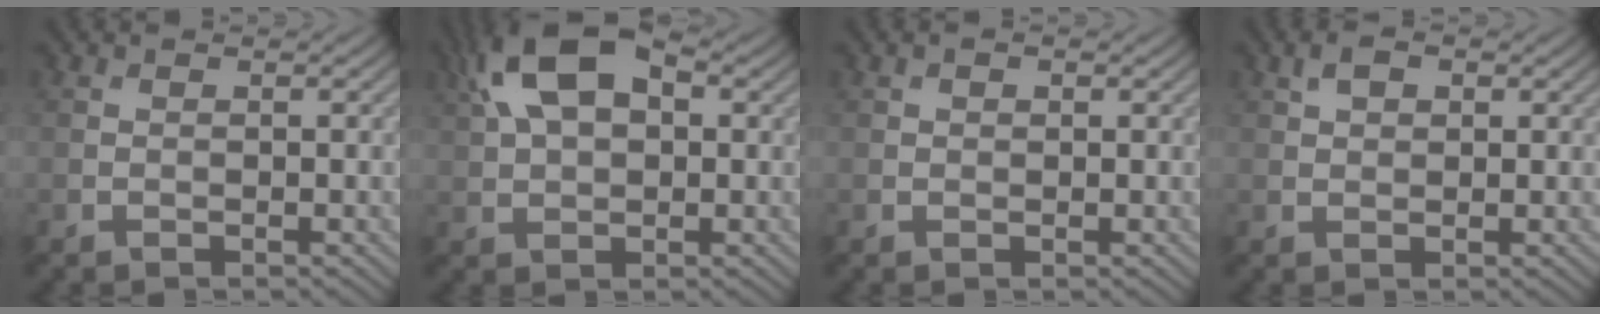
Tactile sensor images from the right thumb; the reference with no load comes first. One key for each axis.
{"total": 12.0, "fx": 4.1, "fy": 6.7, "fz": 9.1, "tx": -0.190, "ty": 0.035, "tz": 0.055}
{"total": 0.8, "fx": 0.4, "fy": 0.5, "fz": 0.5, "tx": -0.010, "ty": 0.000, "tz": 0.007}
{"total": 2.3, "fx": 1.1, "fy": 1.4, "fz": 1.5, "tx": -0.032, "ty": 0.004, "tz": 0.020}